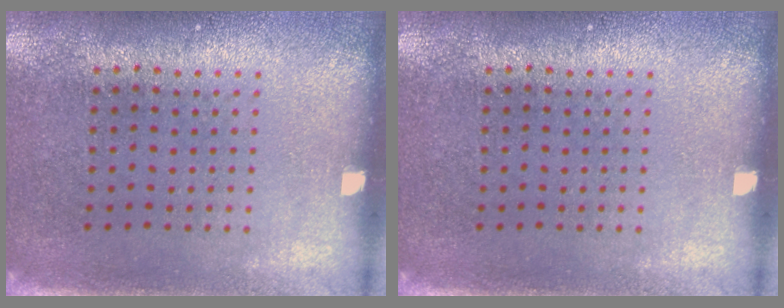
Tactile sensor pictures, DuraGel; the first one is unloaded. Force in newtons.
{"total": 0.0}